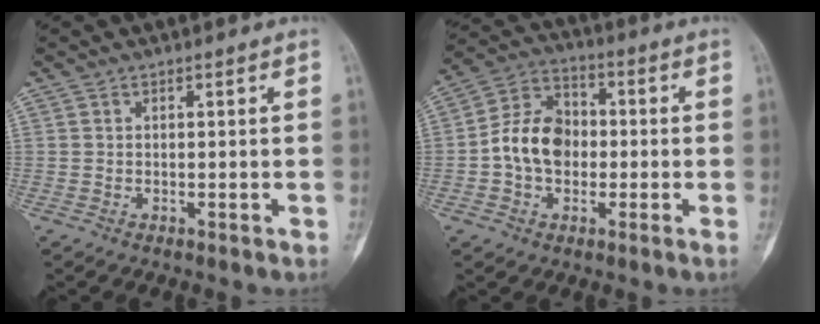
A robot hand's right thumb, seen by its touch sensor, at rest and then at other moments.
{"total": 10.9, "force": [-1.1, 8.0, 7.3], "torque": [-0.117, 0.034, -0.031]}